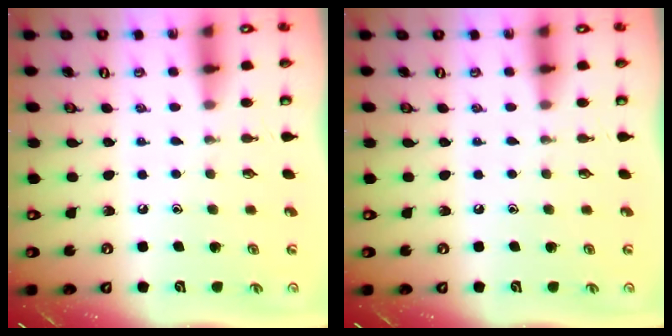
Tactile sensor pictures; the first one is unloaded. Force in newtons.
{"total": 0.0}